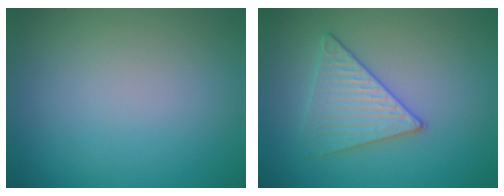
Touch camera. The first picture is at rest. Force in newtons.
{"total": 3.2, "press": 3.2, "slide": 0.3}